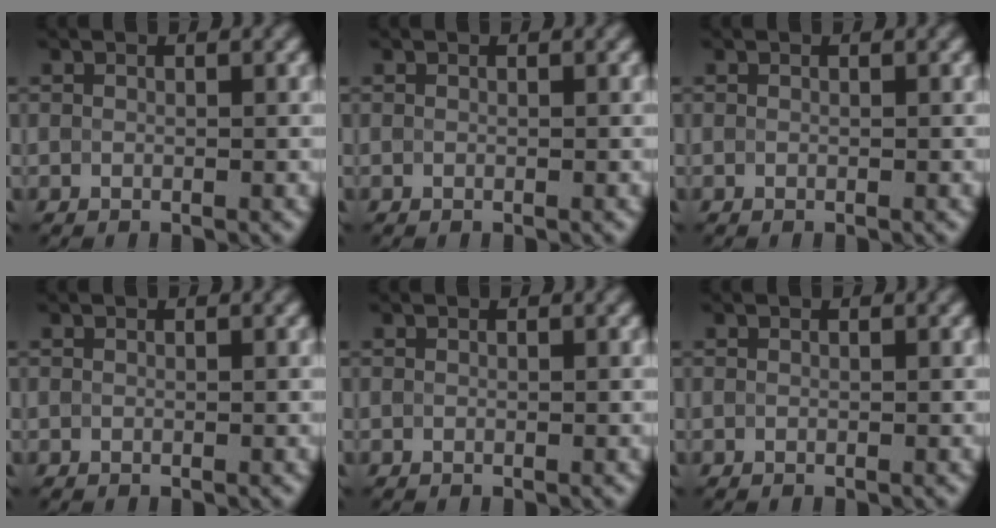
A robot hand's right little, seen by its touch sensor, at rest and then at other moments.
{"total": 0.0}
{"total": 0.0}
{"total": 0.0}
{"total": 0.0}
{"total": 0.0}